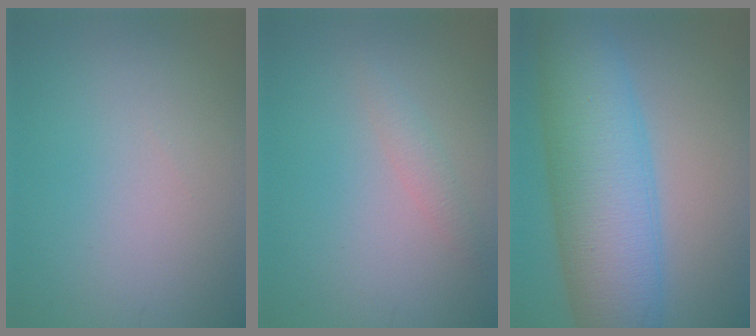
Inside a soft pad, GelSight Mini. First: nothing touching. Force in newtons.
{"total": 1.2, "press": 1.2, "slide": 0.0}
{"total": 11.2, "press": 11.2, "slide": 0.2}